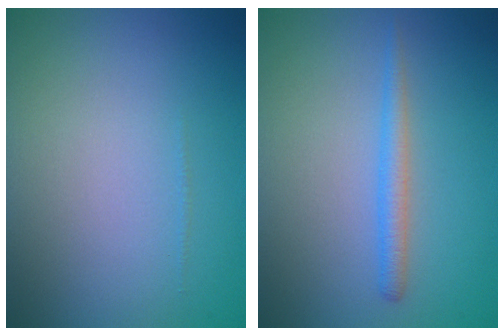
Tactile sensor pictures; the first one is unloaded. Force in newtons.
{"total": 1.7, "press": 1.7, "slide": 0.2}